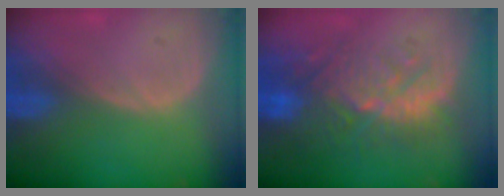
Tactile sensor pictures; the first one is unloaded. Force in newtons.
{"total": 10.8, "press": 10.0, "slide": 4.2}